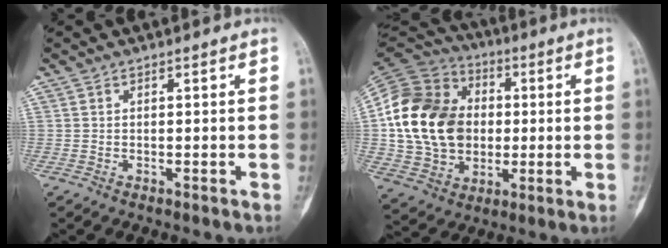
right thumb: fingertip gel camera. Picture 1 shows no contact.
{"total": 23.1, "force": [1.3, 17.7, 14.7], "torque": [-0.276, 0.018, 0.030]}